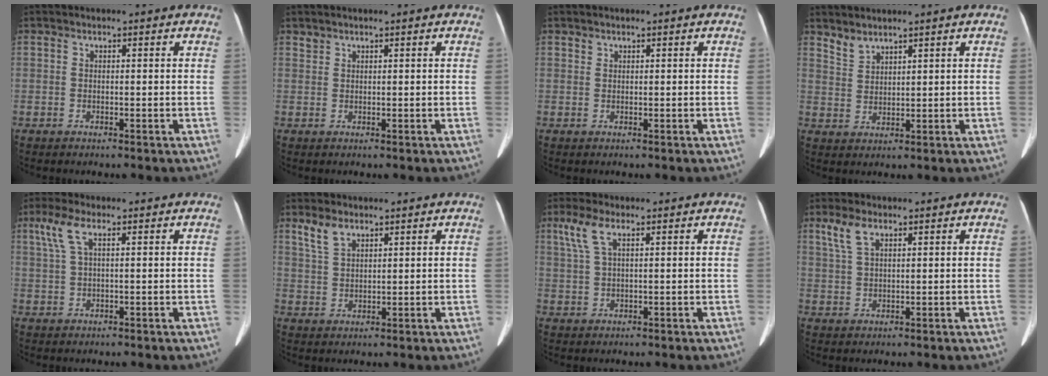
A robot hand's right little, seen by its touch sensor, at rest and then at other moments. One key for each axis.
{"total": 0.7, "fx": 0.7, "fy": 0.2, "fz": 0.0, "tx": -0.002, "ty": 0.004, "tz": 0.016}
{"total": 0.5, "fx": 0.5, "fy": 0.2, "fz": 0.0, "tx": 0.000, "ty": 0.001, "tz": 0.007}
{"total": 2.6, "fx": 2.5, "fy": 0.5, "fz": 0.5, "tx": -0.013, "ty": 0.004, "tz": 0.056}
{"total": 3.8, "fx": 1.7, "fy": 0.9, "fz": 3.3, "tx": -0.086, "ty": 0.019, "tz": 0.041}
{"total": 3.8, "fx": 2.7, "fy": 1.6, "fz": 2.1, "tx": -0.050, "ty": 0.010, "tz": 0.061}
{"total": 4.0, "fx": 2.0, "fy": 1.0, "fz": 3.2, "tx": -0.084, "ty": 0.015, "tz": 0.049}
{"total": 3.6, "fx": 2.2, "fy": 1.3, "fz": 2.6, "tx": -0.065, "ty": 0.013, "tz": 0.053}